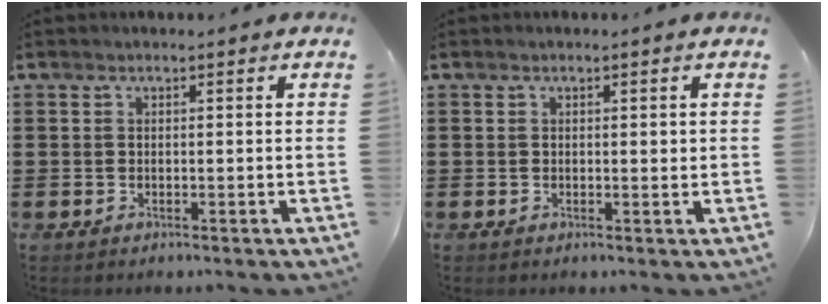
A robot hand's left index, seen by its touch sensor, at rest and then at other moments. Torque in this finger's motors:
{"motor_torque": [0.38, 0.34, 0.00, 0.00]}